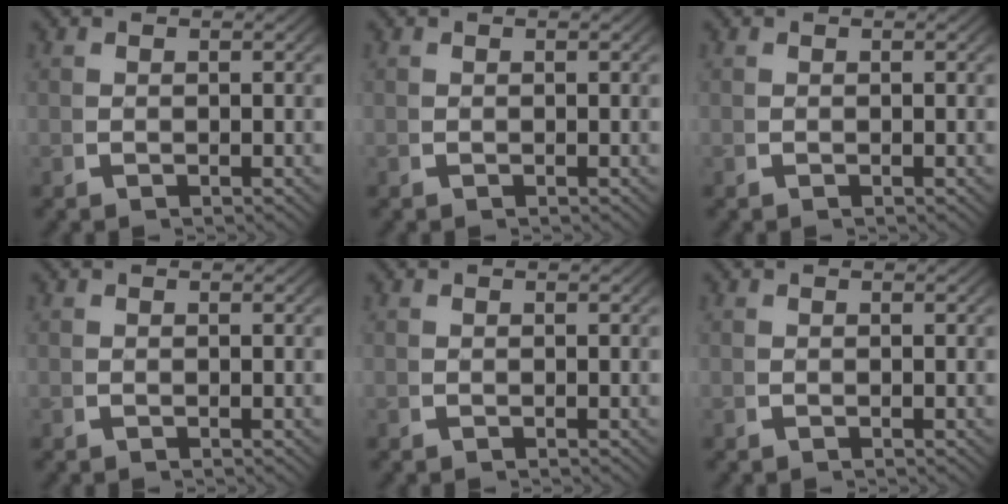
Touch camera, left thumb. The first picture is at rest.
{"total": 0.0}
{"total": 0.0}
{"total": 0.0}
{"total": 0.0}
{"total": 0.0}